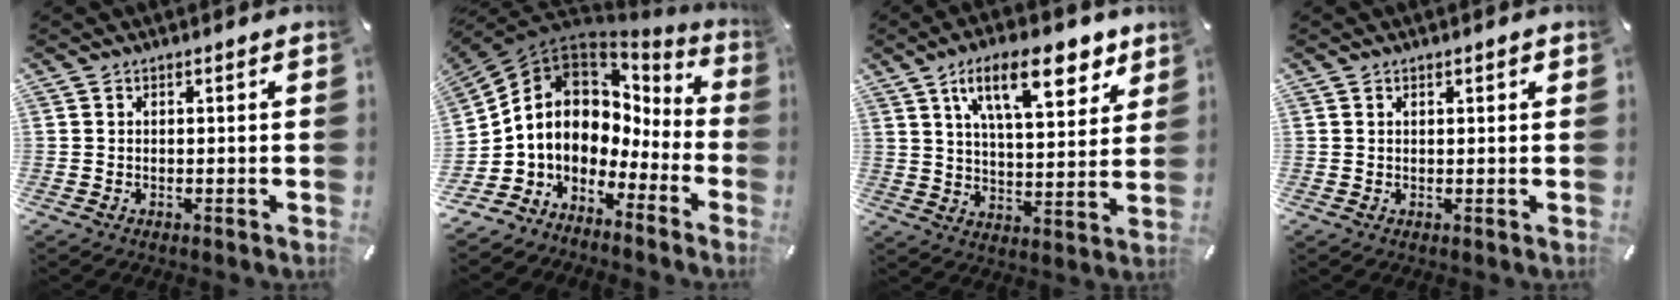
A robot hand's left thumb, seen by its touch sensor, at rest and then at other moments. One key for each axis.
{"total": 8.2, "fx": 1.0, "fy": 7.1, "fz": 3.9, "tx": -0.091, "ty": -0.036, "tz": 0.011}
{"total": 16.8, "fx": 9.4, "fy": 7.2, "fz": 11.9, "tx": -0.178, "ty": -0.029, "tz": 0.153}
{"total": 1.0, "fx": 0.7, "fy": 0.3, "fz": 0.7, "tx": -0.014, "ty": 0.002, "tz": 0.012}